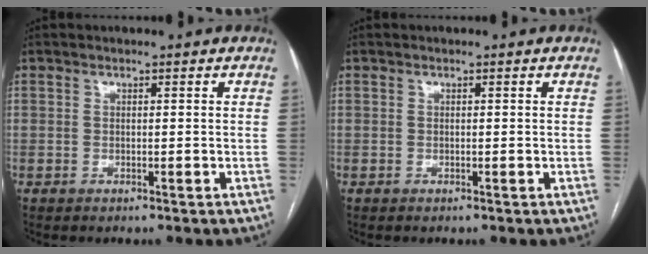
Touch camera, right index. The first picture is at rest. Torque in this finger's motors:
{"motor_torque": [0.00, 0.00, 0.00, 0.00]}